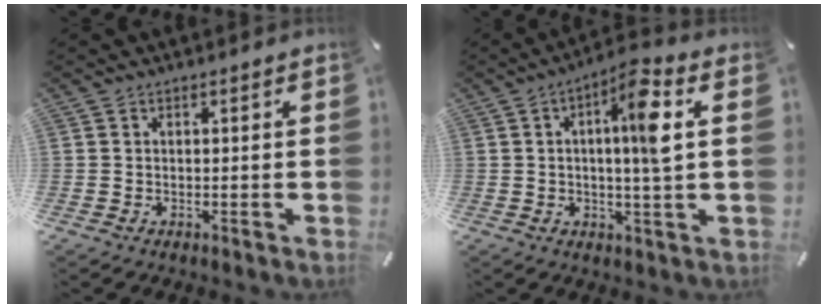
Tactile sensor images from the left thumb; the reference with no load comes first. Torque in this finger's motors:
{"motor_torque": [0.61, 0.30, 0.49, 0.34, 0.13]}